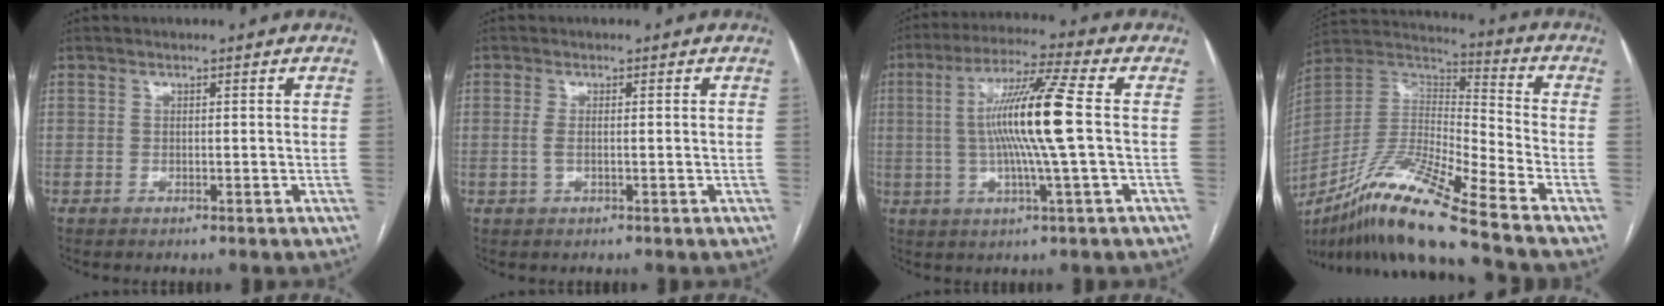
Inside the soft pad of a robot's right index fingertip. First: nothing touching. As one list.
[{"total": 1.5, "force": [-0.2, 0.4, 1.4], "torque": [-0.033, -0.001, -0.003]}, {"total": 12.7, "force": [0.3, -1.0, 12.6], "torque": [-0.240, 0.004, 0.002]}, {"total": 18.2, "force": [-12.9, 0.0, 12.9], "torque": [-0.265, -0.013, -0.234]}]